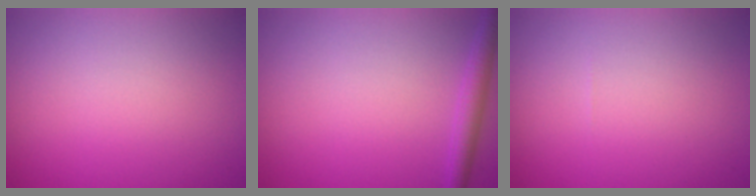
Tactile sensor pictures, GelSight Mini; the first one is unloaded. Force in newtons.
{"total": 1.9, "press": 1.9, "slide": 0.1}
{"total": 0.0}